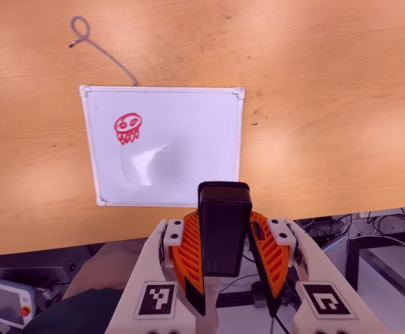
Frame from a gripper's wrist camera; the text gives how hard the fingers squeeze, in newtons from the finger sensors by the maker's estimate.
{"total": 6.5, "left": 4.9, "right": 8.1}